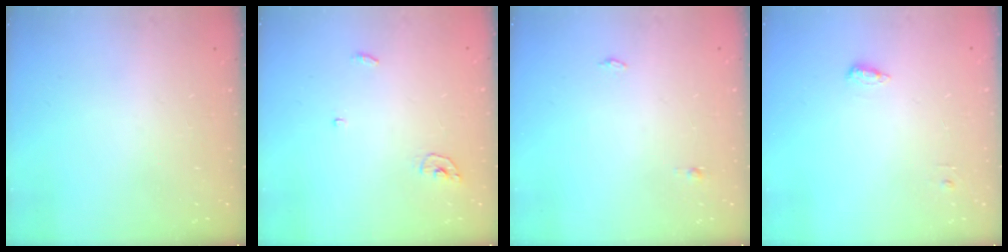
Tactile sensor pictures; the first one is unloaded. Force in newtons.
{"total": 3.7, "press": 3.6, "slide": 0.3}
{"total": 7.6, "press": 3.3, "slide": 6.8}
{"total": 4.9, "press": 4.8, "slide": 1.0}